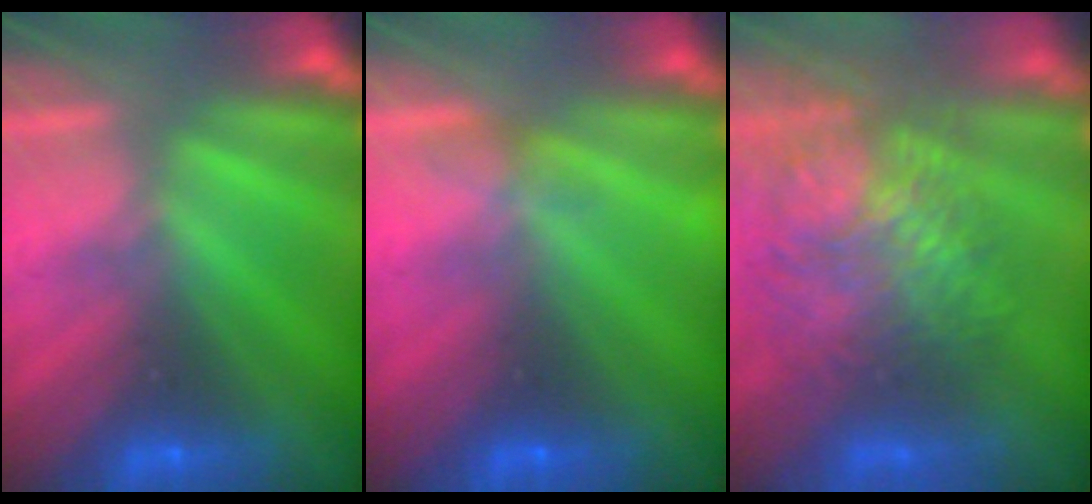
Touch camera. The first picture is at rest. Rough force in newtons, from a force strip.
{"total": 3.3}
{"total": 9.7}